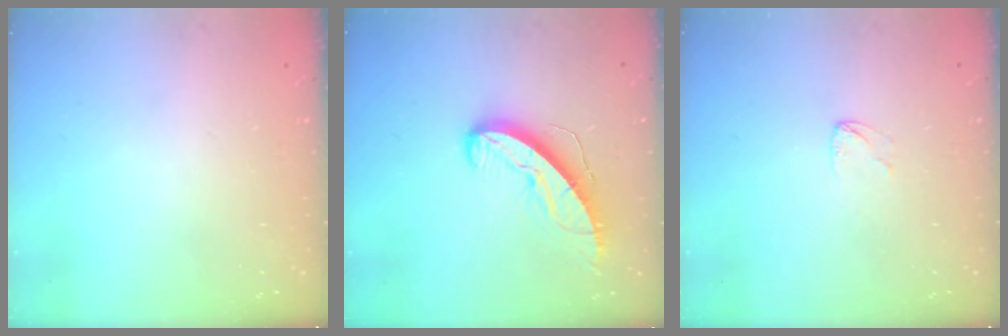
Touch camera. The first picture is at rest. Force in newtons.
{"total": 11.6, "press": 11.5, "slide": 0.9}
{"total": 2.5, "press": 2.5, "slide": 0.2}